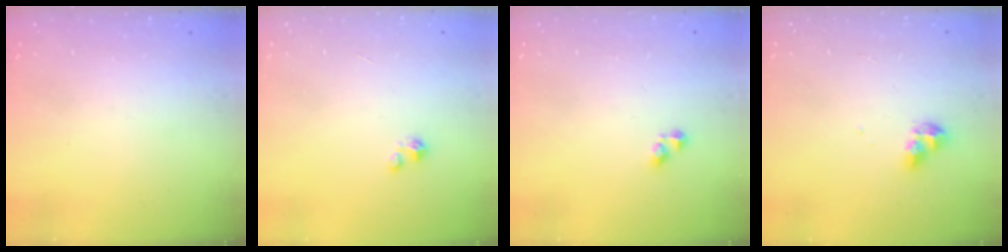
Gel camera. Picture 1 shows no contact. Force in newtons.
{"total": 1.2, "press": 1.1, "slide": 0.1}
{"total": 2.7, "press": 2.7, "slide": 0.4}
{"total": 7.4, "press": 7.4, "slide": 0.9}